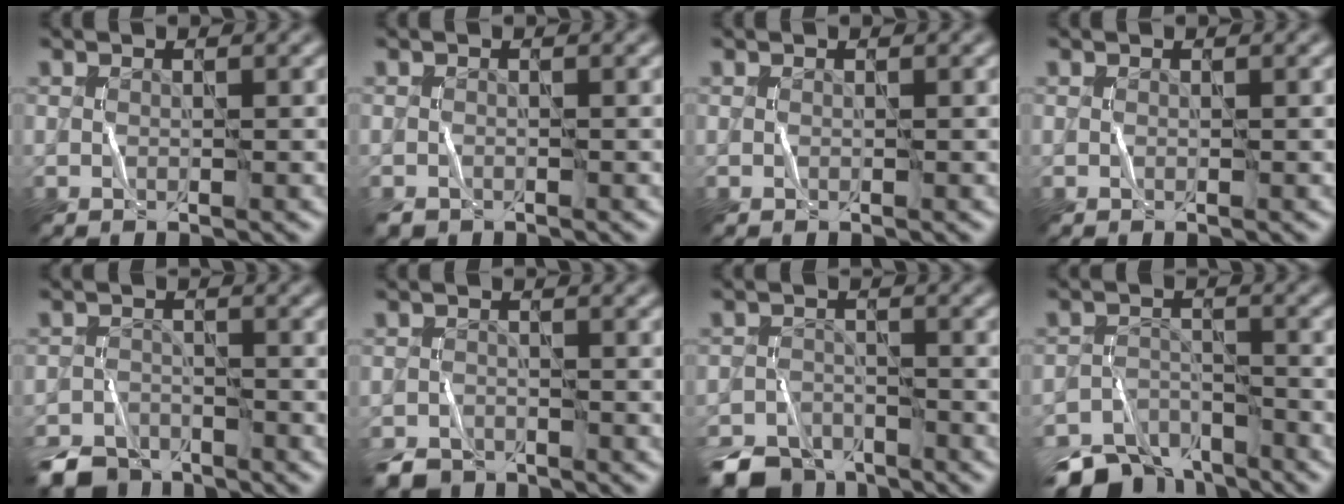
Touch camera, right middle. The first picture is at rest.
{"total": 0.8, "force": [-0.7, 0.4, 0.1], "torque": [-0.001, -0.003, -0.013]}
{"total": 0.0}
{"total": 0.0}
{"total": 4.4, "force": [-3.8, 1.9, 1.1], "torque": [-0.019, -0.007, -0.078]}
{"total": 2.9, "force": [-2.5, 1.3, 0.7], "torque": [-0.009, -0.005, -0.052]}
{"total": 5.4, "force": [-4.5, 2.5, 1.5], "torque": [-0.029, -0.009, -0.092]}
{"total": 7.7, "force": [-6.5, 3.2, 2.7], "torque": [-0.046, -0.014, -0.118]}